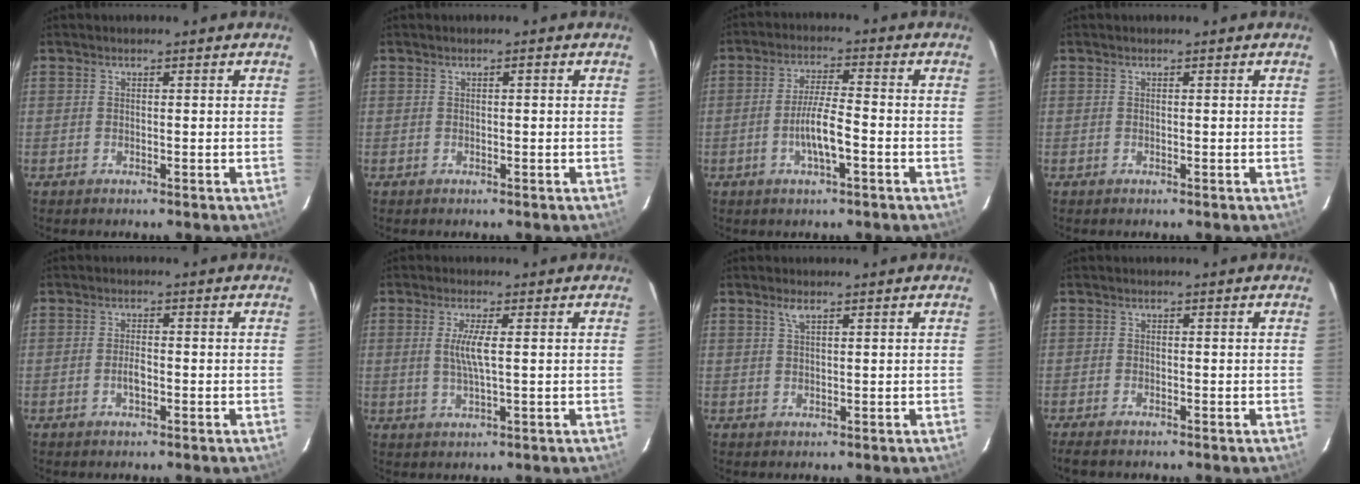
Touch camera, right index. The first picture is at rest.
{"total": 0.6, "force": [0.1, 0.1, 0.5], "torque": [-0.006, 0.005, -0.001]}
{"total": 6.3, "force": [-2.4, 0.9, 5.8], "torque": [-0.114, -0.002, -0.042]}
{"total": 0.0}
{"total": 2.1, "force": [-0.8, 0.8, 1.7], "torque": [-0.035, 0.001, -0.014]}
{"total": 4.2, "force": [0.6, 0.3, 4.1], "torque": [-0.082, -0.005, 0.011]}
{"total": 1.6, "force": [1.0, 0.4, 1.1], "torque": [-0.022, 0.004, 0.020]}
{"total": 2.8, "force": [-2.4, 0.8, 1.3], "torque": [-0.033, -0.013, -0.046]}